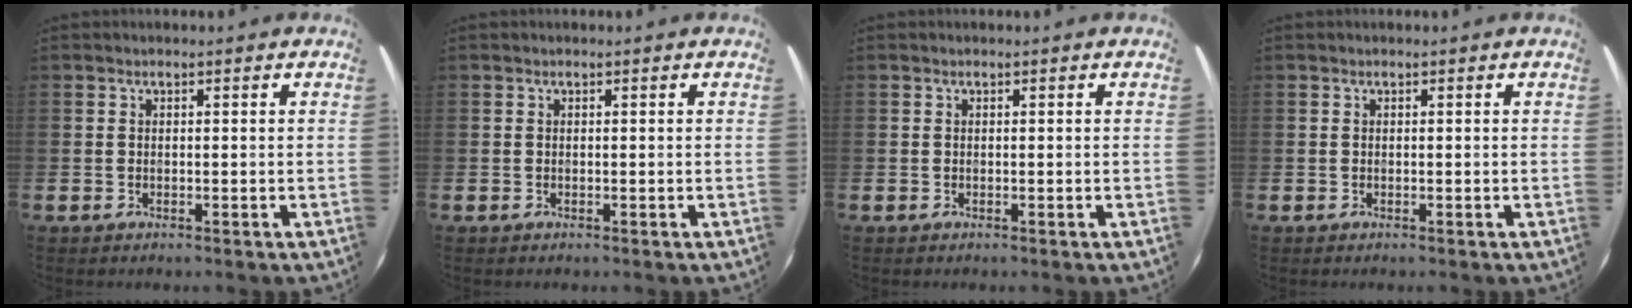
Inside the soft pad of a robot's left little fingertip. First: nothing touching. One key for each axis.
{"total": 0.0}
{"total": 0.0}
{"total": 0.0}